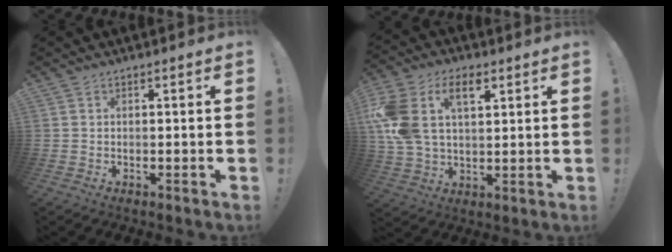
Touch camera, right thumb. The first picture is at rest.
{"total": 15.0, "force": [5.9, 9.4, 10.2], "torque": [-0.208, -0.013, 0.107]}